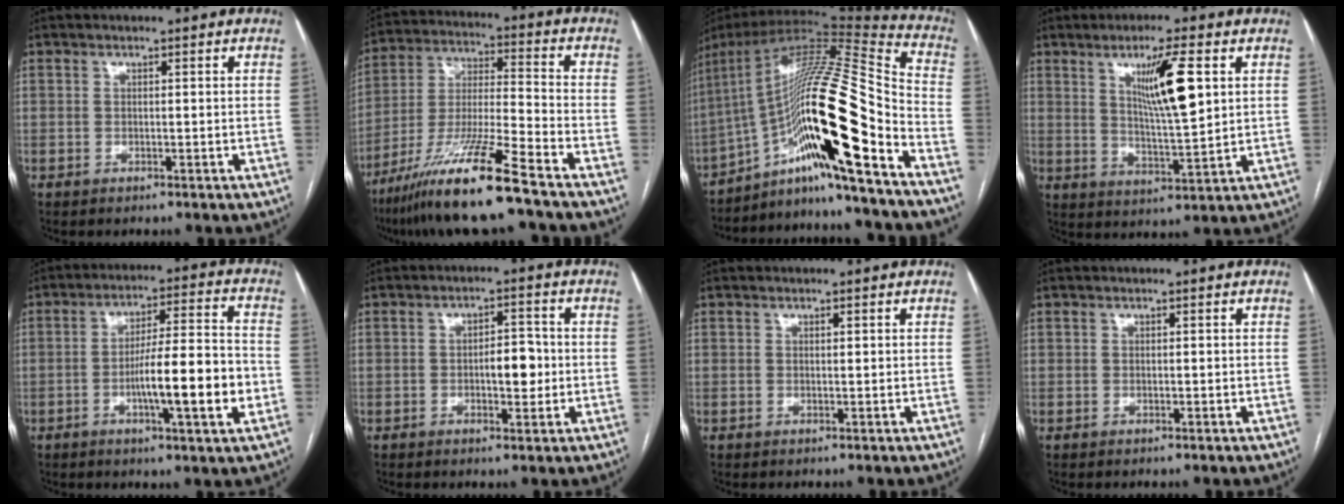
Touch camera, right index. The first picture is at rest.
{"total": 15.3, "force": [-10.9, -0.6, 10.7], "torque": [-0.217, -0.029, -0.200]}
{"total": 23.0, "force": [-11.5, 0.2, 19.9], "torque": [-0.339, 0.008, -0.198]}
{"total": 9.7, "force": [3.4, 0.7, 9.1], "torque": [-0.157, -0.008, 0.059]}
{"total": 12.9, "force": [-3.4, 0.9, 12.4], "torque": [-0.201, 0.005, -0.054]}
{"total": 4.9, "force": [-0.6, 2.0, 4.5], "torque": [-0.065, 0.005, -0.006]}
{"total": 0.5, "force": [0.2, 0.1, 0.4], "torque": [-0.009, -0.001, 0.004]}
{"total": 0.0}